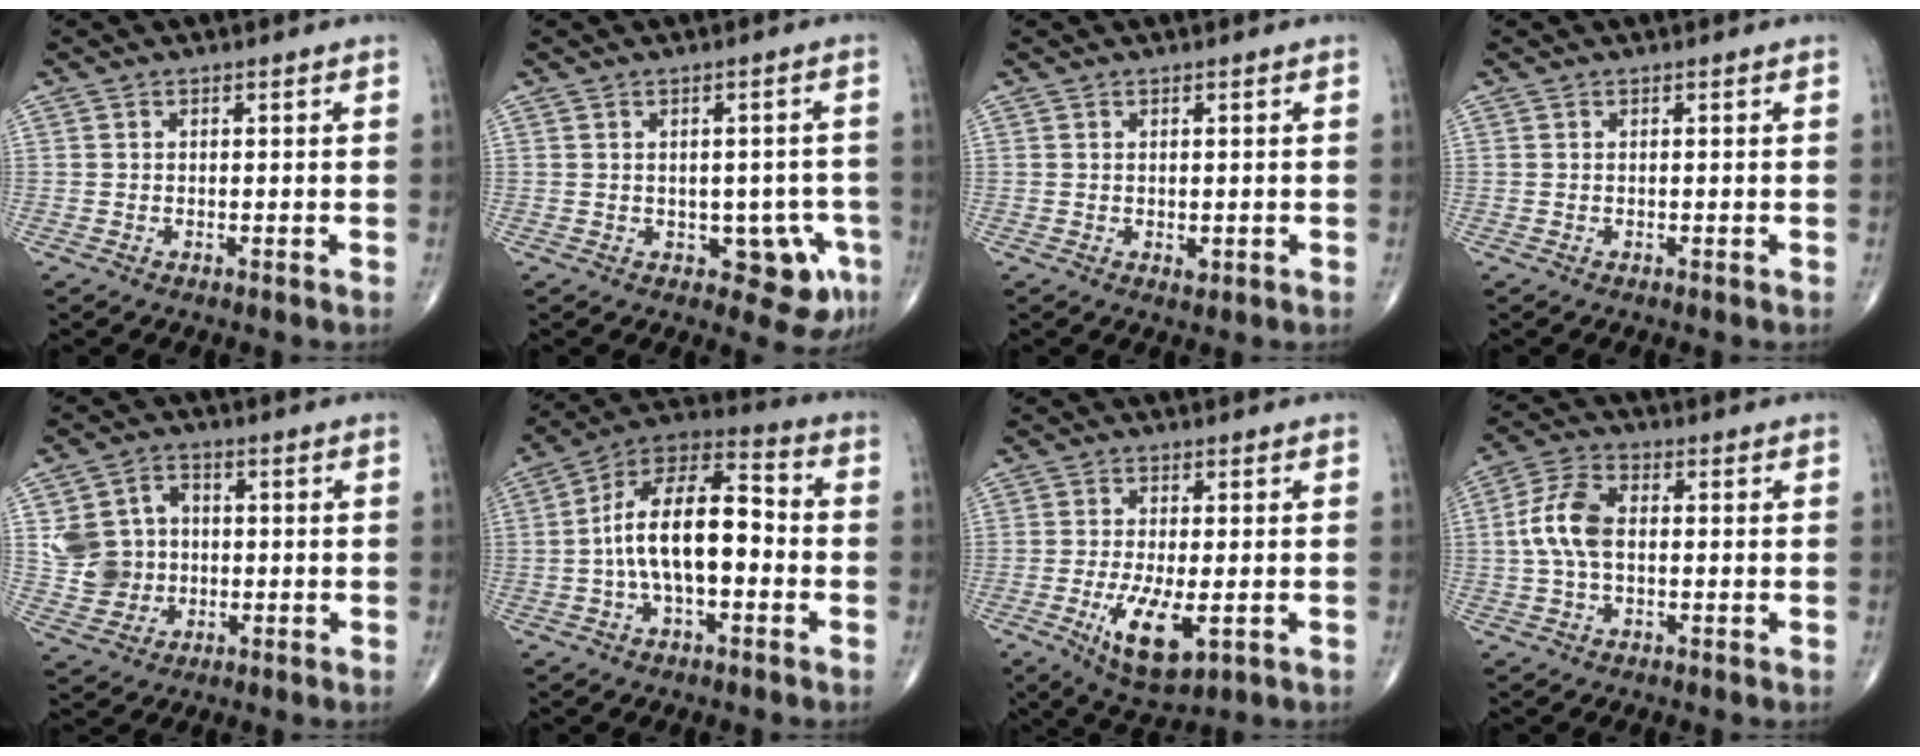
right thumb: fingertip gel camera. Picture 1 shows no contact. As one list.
[{"total": 7.0, "force": [-2.2, 4.0, 5.3], "torque": [-0.033, 0.007, -0.018]}, {"total": 1.1, "force": [-0.1, 0.7, 0.9], "torque": [-0.009, -0.003, 0.000]}, {"total": 0.0}, {"total": 9.5, "force": [0.3, 8.6, 4.1], "torque": [-0.049, 0.009, 0.007]}, {"total": 16.4, "force": [-1.6, 8.0, 14.2], "torque": [-0.238, 0.048, -0.040]}, {"total": 9.4, "force": [-2.7, 3.5, 8.3], "torque": [-0.148, -0.020, -0.038]}, {"total": 8.3, "force": [0.0, 4.8, 6.8], "torque": [-0.146, 0.021, -0.006]}]